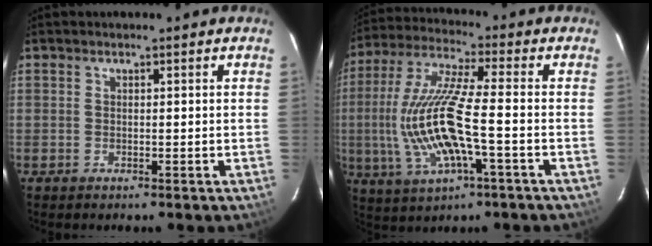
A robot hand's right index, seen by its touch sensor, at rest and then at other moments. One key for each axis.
{"total": 15.4, "fx": -2.9, "fy": 3.1, "fz": 14.8, "tx": -0.304, "ty": -0.008, "tz": -0.050}